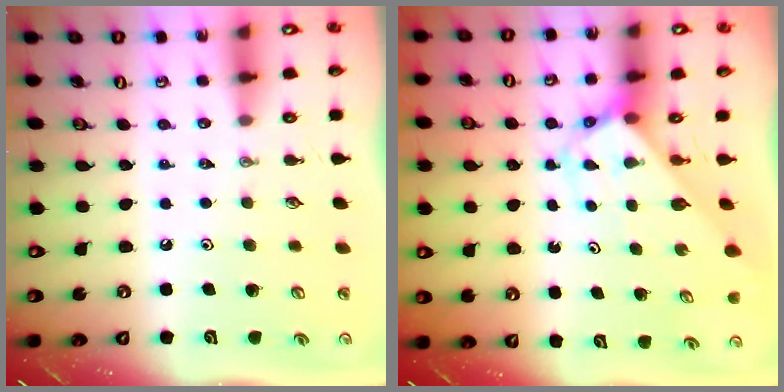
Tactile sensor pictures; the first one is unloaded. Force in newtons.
{"total": 2.9, "press": 2.9, "slide": 0.1}